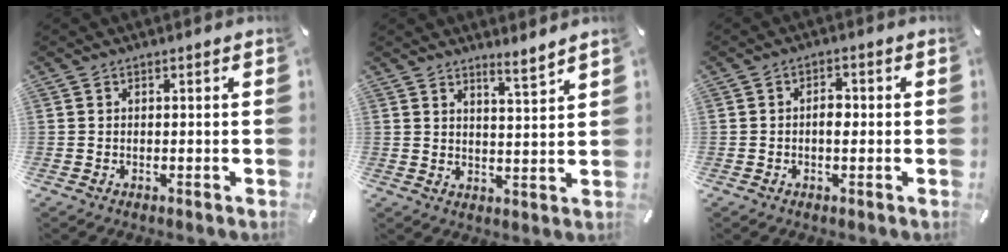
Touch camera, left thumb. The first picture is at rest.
{"total": 4.8, "force": [4.5, -0.3, 1.6], "torque": [-0.025, -0.040, 0.078]}
{"total": 3.5, "force": [-0.3, 1.9, 2.9], "torque": [-0.047, 0.004, -0.009]}